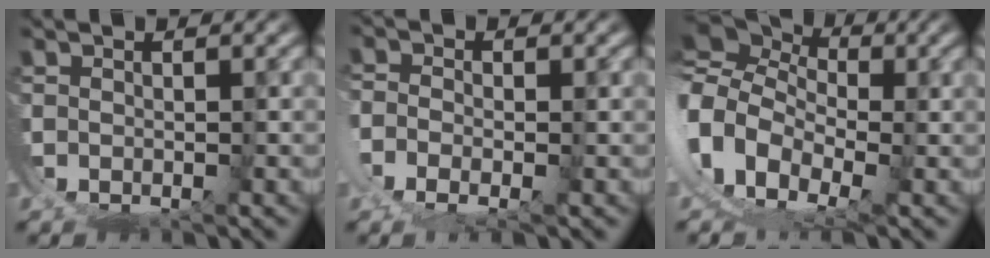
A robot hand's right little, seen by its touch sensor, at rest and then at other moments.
{"total": 0.8, "force": [-0.3, -0.5, 0.6], "torque": [-0.016, -0.009, 0.000]}
{"total": 11.1, "force": [1.7, 10.0, 4.5], "torque": [-0.142, -0.018, 0.011]}